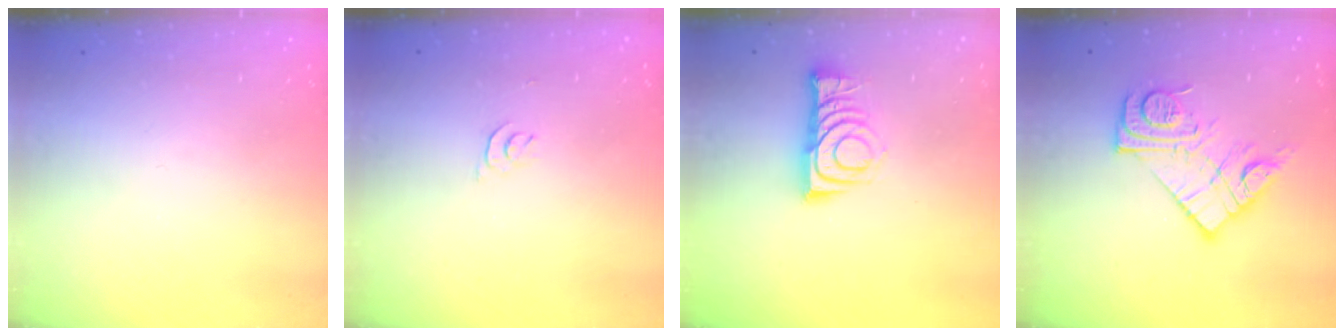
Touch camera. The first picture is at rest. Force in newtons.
{"total": 3.3, "press": 3.2, "slide": 0.5}
{"total": 8.9, "press": 8.8, "slide": 0.9}
{"total": 14.6, "press": 14.5, "slide": 0.8}